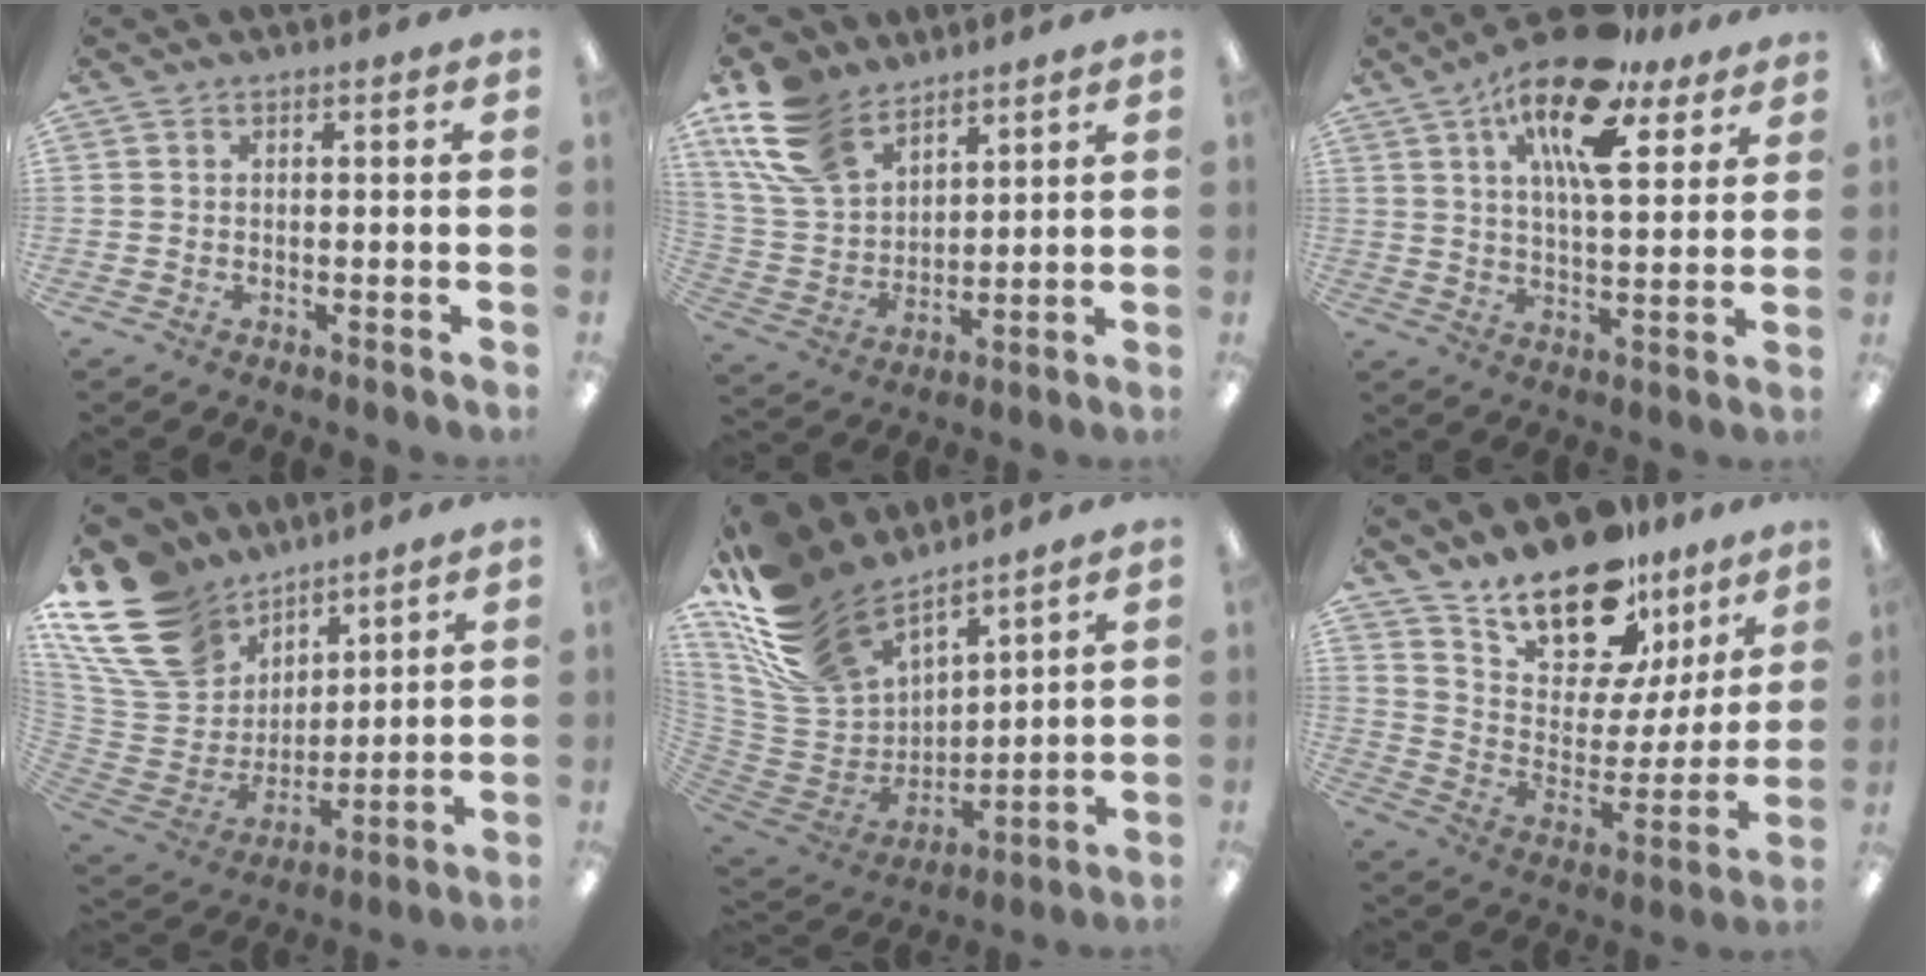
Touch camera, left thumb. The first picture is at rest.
{"total": 16.3, "force": [10.8, 9.6, 7.6], "torque": [-0.181, -0.036, 0.210]}
{"total": 17.4, "force": [10.4, 6.8, 12.2], "torque": [-0.201, -0.043, 0.169]}
{"total": 20.6, "force": [12.0, 14.3, 8.8], "torque": [-0.186, -0.064, 0.235]}
{"total": 20.5, "force": [15.5, 10.1, 8.7], "torque": [-0.190, -0.095, 0.293]}
{"total": 19.0, "force": [15.1, 8.3, 8.0], "torque": [-0.141, -0.109, 0.271]}